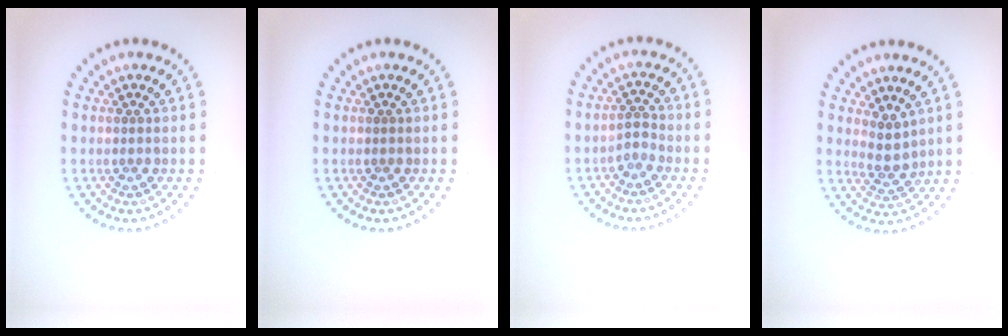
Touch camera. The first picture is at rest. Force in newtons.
{"total": 0.0}
{"total": 1.2, "press": 0.9, "slide": 0.8}
{"total": 2.1, "press": 1.6, "slide": 1.4}